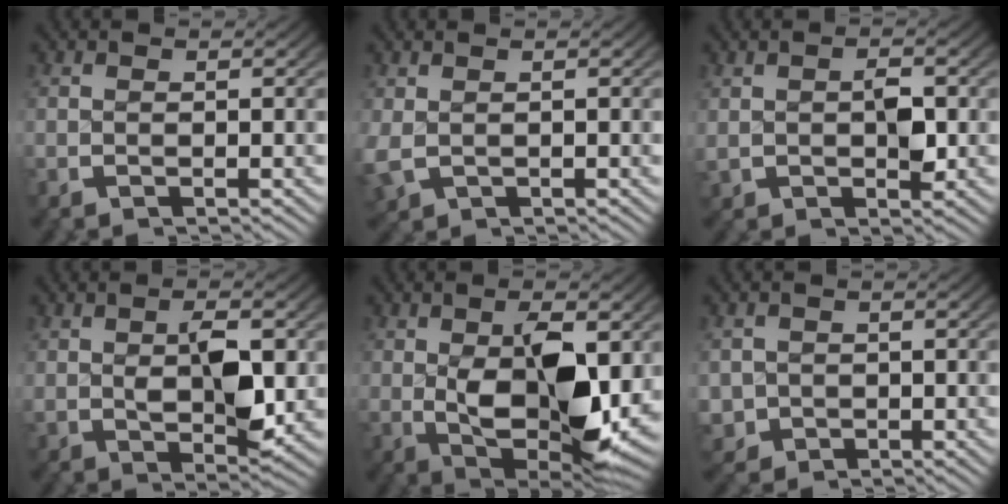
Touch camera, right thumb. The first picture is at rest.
{"total": 1.7, "force": [0.1, 1.4, 0.9], "torque": [-0.037, -0.010, 0.014]}
{"total": 2.5, "force": [0.4, 1.6, 2.0], "torque": [-0.036, -0.003, 0.016]}
{"total": 5.2, "force": [0.5, 2.3, 4.6], "torque": [-0.071, -0.009, 0.019]}
{"total": 12.5, "force": [-1.1, 6.5, 10.7], "torque": [-0.191, -0.043, 0.011]}
{"total": 3.9, "force": [-1.1, 3.5, 1.3], "torque": [-0.039, -0.028, -0.005]}